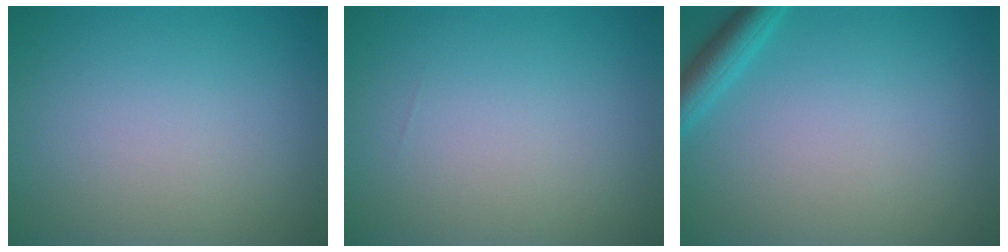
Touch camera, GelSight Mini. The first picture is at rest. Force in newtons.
{"total": 0.0}
{"total": 2.4, "press": 2.4, "slide": 0.2}